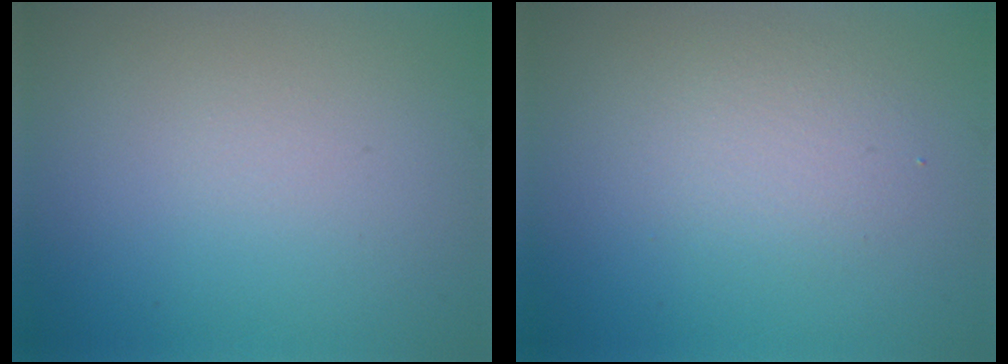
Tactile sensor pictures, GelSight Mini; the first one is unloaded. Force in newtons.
{"total": 2.5, "press": 2.5, "slide": 0.1}